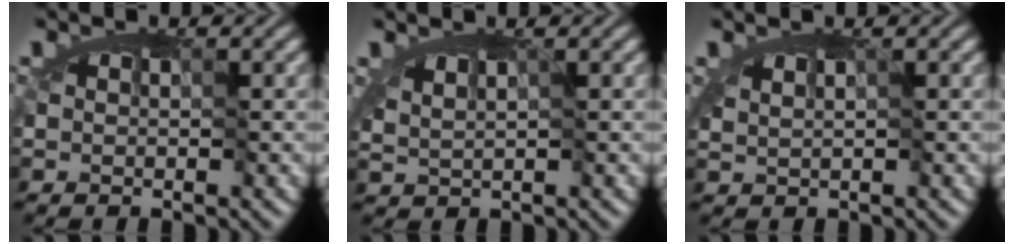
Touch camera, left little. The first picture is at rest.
{"total": 0.9, "force": [0.4, 0.1, 0.8], "torque": [-0.015, -0.004, 0.010]}
{"total": 0.6, "force": [0.4, 0.1, 0.5], "torque": [-0.016, 0.000, 0.011]}